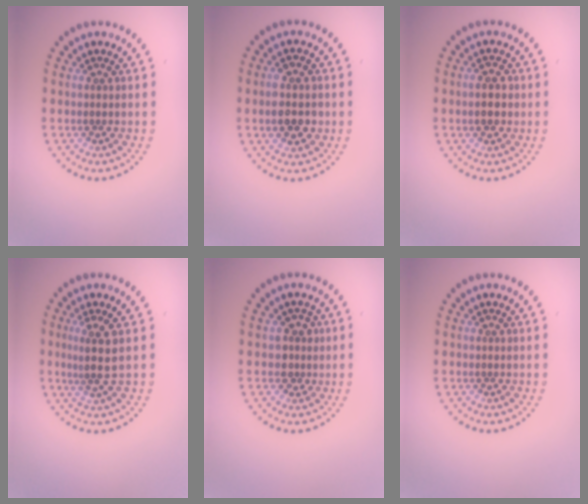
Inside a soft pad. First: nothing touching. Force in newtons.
{"total": 3.4, "press": 3.4, "slide": 0.3}
{"total": 2.3, "press": 2.3, "slide": 0.3}
{"total": 2.7, "press": 2.0, "slide": 1.7}
{"total": 2.0, "press": 1.5, "slide": 1.3}
{"total": 0.0}